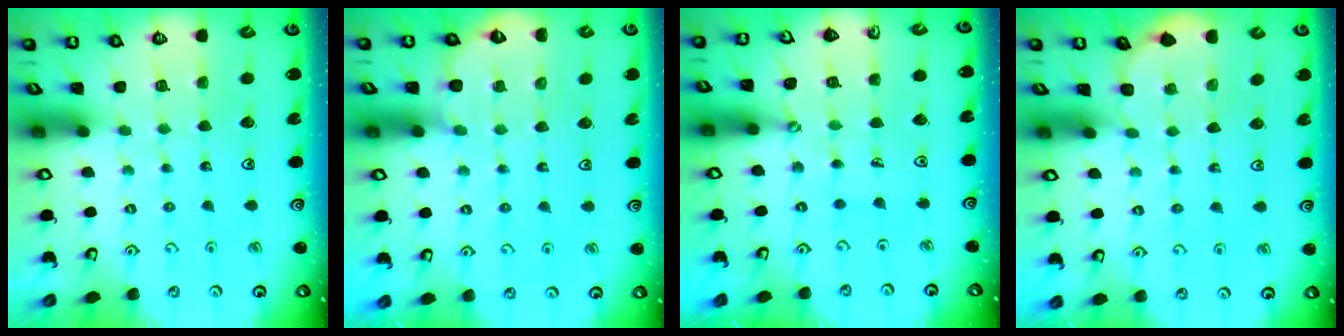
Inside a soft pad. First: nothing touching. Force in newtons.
{"total": 4.9, "press": 4.5, "slide": 2.0}
{"total": 1.0, "press": 1.0, "slide": 0.2}
{"total": 2.1, "press": 2.1, "slide": 0.2}